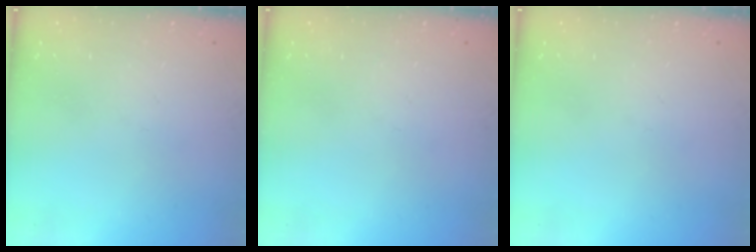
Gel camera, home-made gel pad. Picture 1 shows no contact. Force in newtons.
{"total": 0.0}
{"total": 0.0}